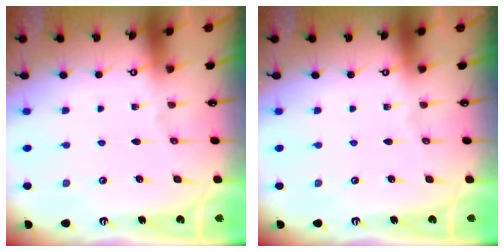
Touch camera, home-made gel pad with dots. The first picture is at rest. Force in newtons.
{"total": 0.0}